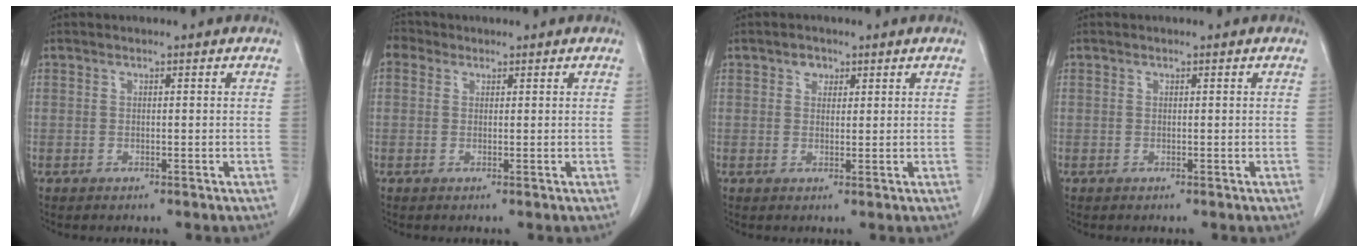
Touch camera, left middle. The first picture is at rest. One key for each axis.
{"total": 2.4, "fx": 1.2, "fy": 1.9, "fz": 0.7, "tx": -0.016, "ty": 0.014, "tz": 0.019}
{"total": 1.8, "fx": 1.0, "fy": 1.4, "fz": 0.6, "tx": -0.008, "ty": 0.002, "tz": 0.015}
{"total": 0.0}